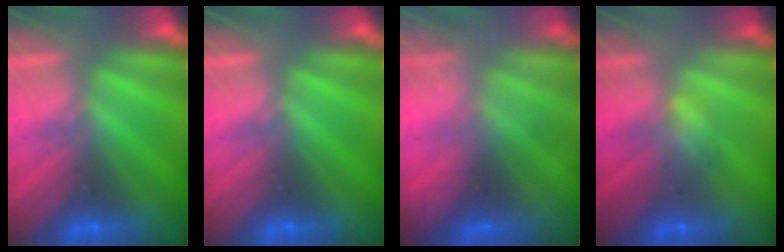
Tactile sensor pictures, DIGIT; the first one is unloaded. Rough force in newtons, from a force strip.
{"total": 0.0}
{"total": 1.4}
{"total": 2.6}